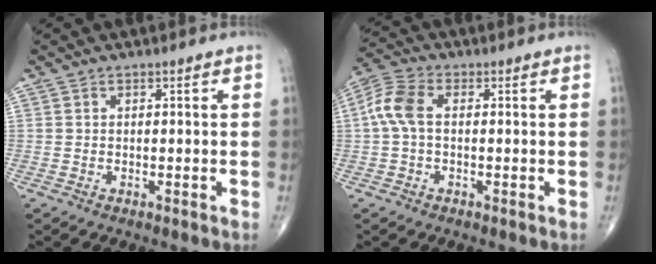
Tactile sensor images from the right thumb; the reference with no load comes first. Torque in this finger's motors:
{"motor_torque": [0.74, 0.72, 0.72, -0.15, 0.06]}